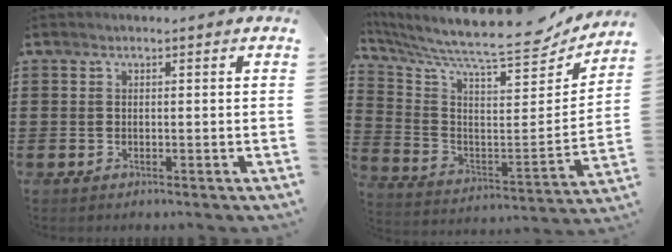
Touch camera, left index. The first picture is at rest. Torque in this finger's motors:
{"motor_torque": [0.47, 0.15, 1.06, 0.21]}